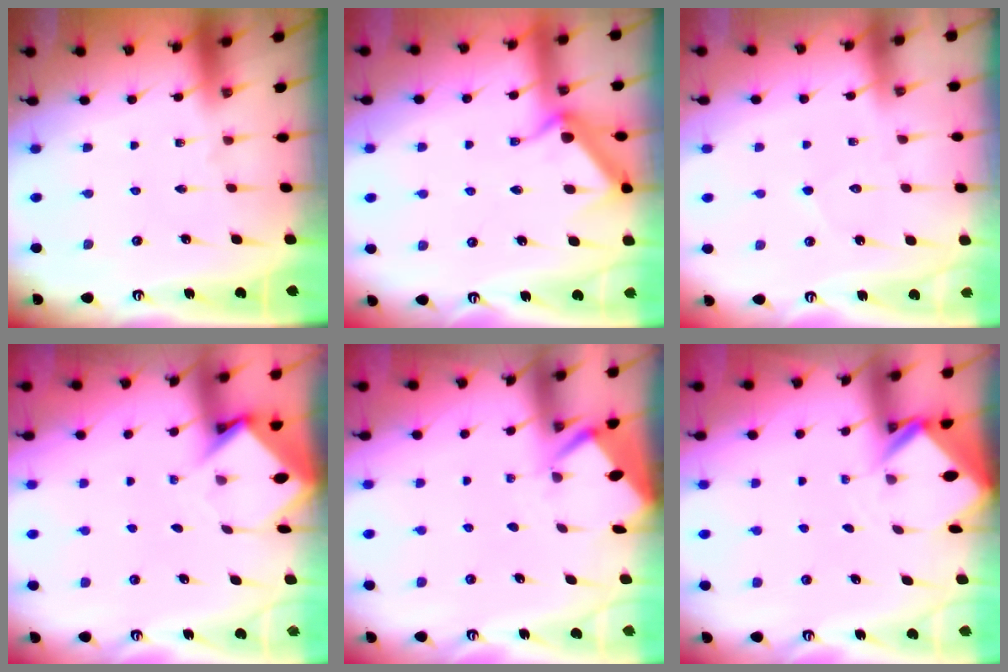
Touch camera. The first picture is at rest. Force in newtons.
{"total": 11.0, "press": 11.0, "slide": 0.2}
{"total": 3.9, "press": 3.9, "slide": 0.3}
{"total": 3.9, "press": 3.9, "slide": 0.3}
{"total": 2.9, "press": 2.9, "slide": 0.3}
{"total": 2.7, "press": 2.7, "slide": 0.2}